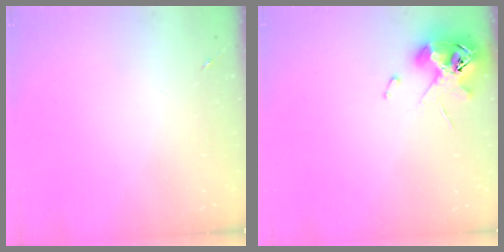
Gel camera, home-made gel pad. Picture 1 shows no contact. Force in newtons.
{"total": 11.8, "press": 11.6, "slide": 1.9}